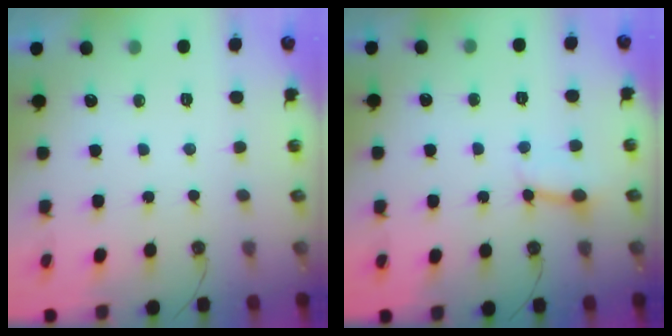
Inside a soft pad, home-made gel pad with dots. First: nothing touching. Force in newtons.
{"total": 3.4, "press": 3.4, "slide": 0.3}